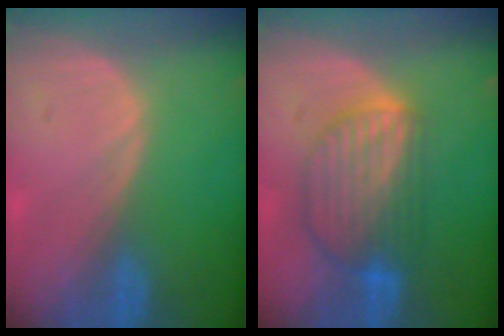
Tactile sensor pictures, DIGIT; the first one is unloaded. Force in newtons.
{"total": 8.5, "press": 7.6, "slide": 3.9}